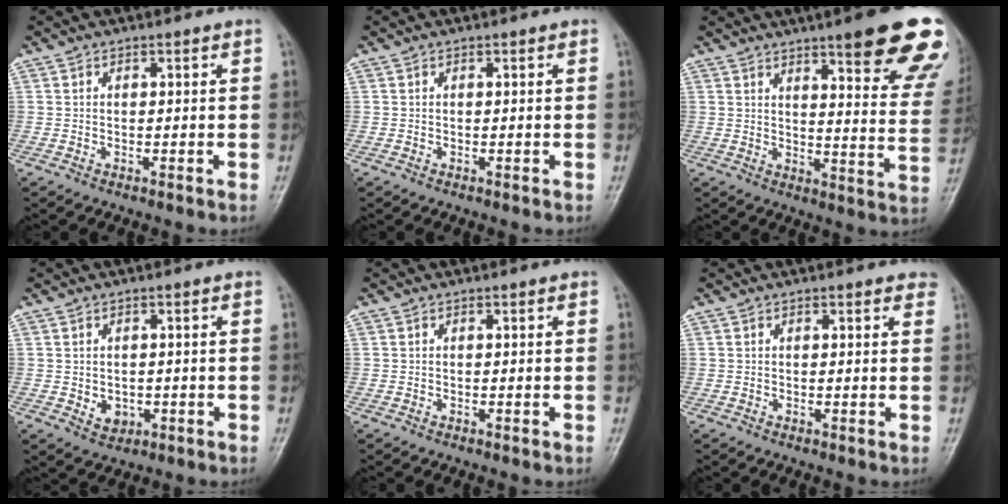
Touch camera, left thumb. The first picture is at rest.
{"total": 0.0}
{"total": 20.7, "force": [13.1, 3.9, 15.6], "torque": [-0.169, -0.057, 0.161]}
{"total": 3.0, "force": [-0.5, 2.5, 1.7], "torque": [-0.014, -0.001, 0.003]}
{"total": 0.0}
{"total": 2.1, "force": [1.5, 0.8, 1.2], "torque": [0.000, 0.001, 0.012]}